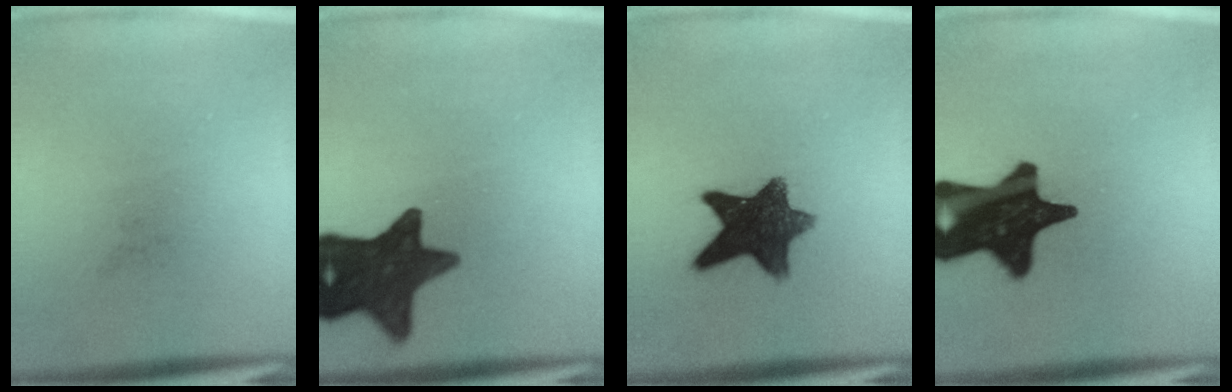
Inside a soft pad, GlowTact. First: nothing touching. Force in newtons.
{"total": 14.6}
{"total": 11.2}
{"total": 19.5}